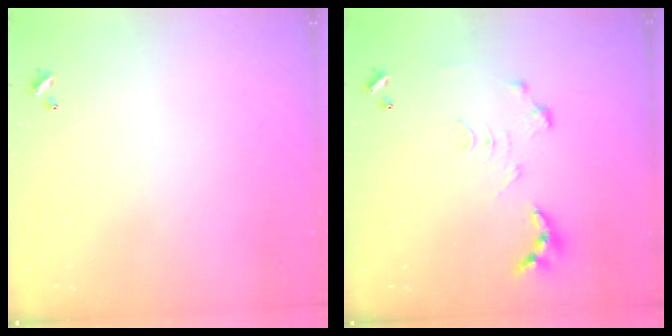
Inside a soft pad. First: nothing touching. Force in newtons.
{"total": 0.0}